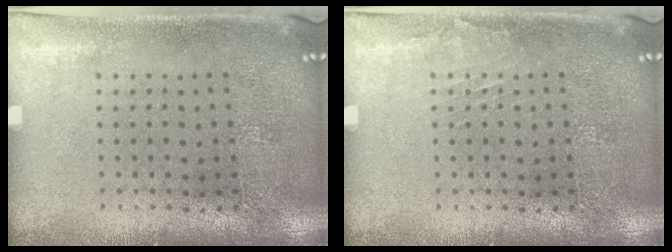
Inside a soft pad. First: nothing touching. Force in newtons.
{"total": 0.7, "press": 0.7, "slide": 0.1}